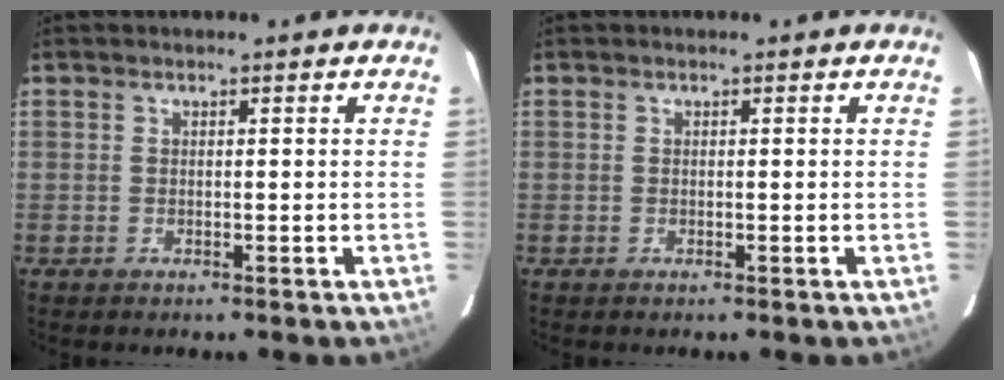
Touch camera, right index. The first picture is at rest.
{"total": 0.0}